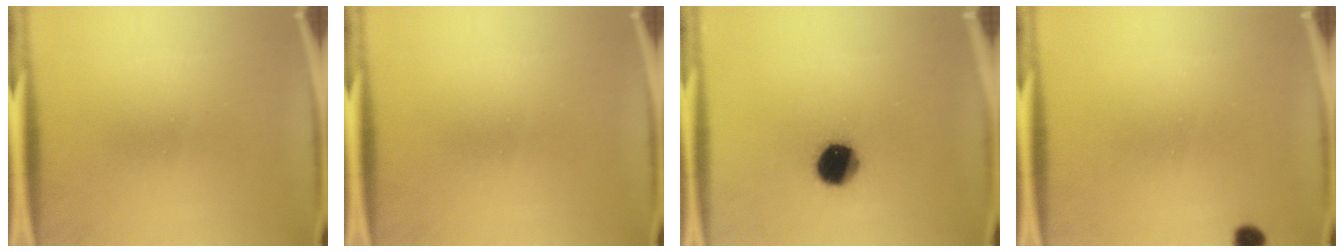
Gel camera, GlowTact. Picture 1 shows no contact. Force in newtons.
{"total": 0.0}
{"total": 11.6}
{"total": 1.8}